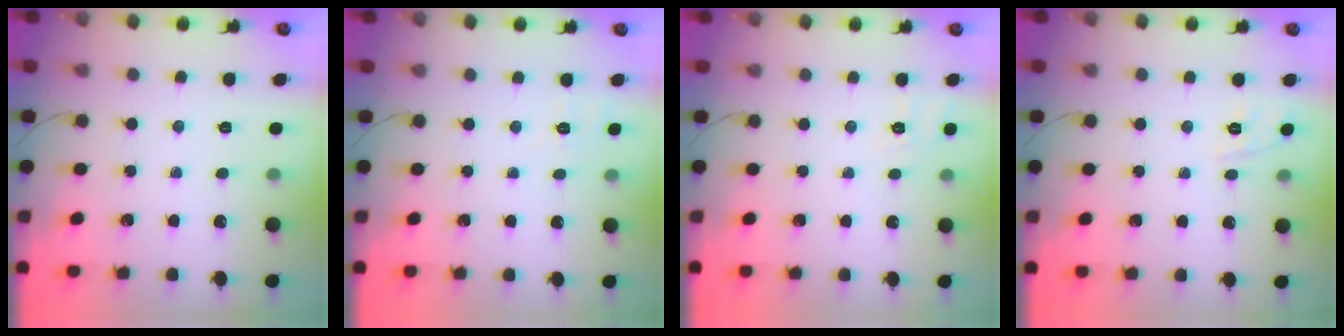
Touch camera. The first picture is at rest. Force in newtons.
{"total": 2.0, "press": 0.4, "slide": 1.9}
{"total": 9.0, "press": 8.8, "slide": 1.8}
{"total": 1.8, "press": 0.5, "slide": 1.7}